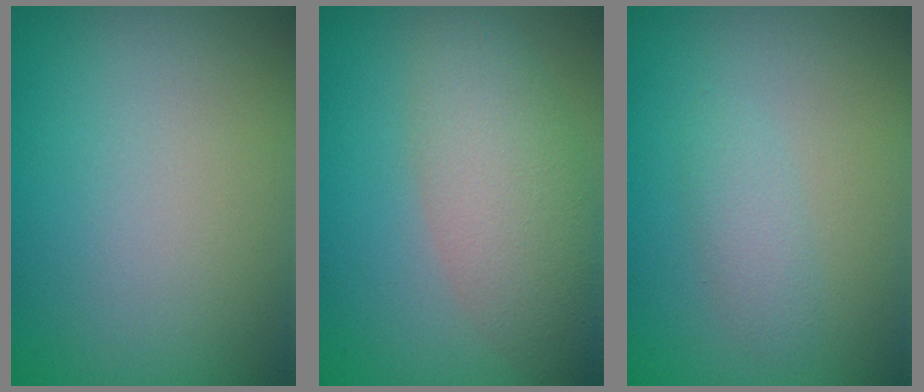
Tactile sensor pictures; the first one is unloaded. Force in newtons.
{"total": 5.4, "press": 5.4, "slide": 0.2}
{"total": 1.4, "press": 1.4, "slide": 0.0}